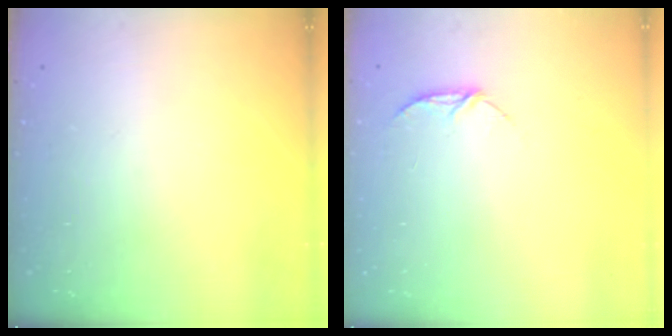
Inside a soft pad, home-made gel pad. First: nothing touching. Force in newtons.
{"total": 5.8, "press": 5.7, "slide": 0.6}